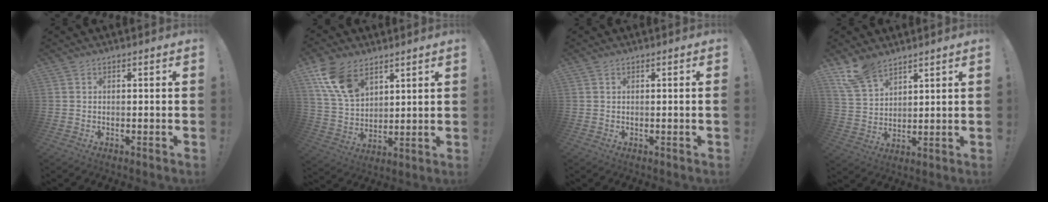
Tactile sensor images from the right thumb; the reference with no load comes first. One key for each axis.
{"total": 13.8, "fx": 8.0, "fy": 8.4, "fz": 7.5, "tx": -0.153, "ty": -0.029, "tz": 0.159}
{"total": 0.7, "fx": 0.0, "fy": -0.5, "fz": 0.6, "tx": -0.014, "ty": 0.000, "tz": -0.001}
{"total": 10.5, "fx": 8.0, "fy": 5.4, "fz": 4.2, "tx": -0.086, "ty": -0.042, "tz": 0.160}